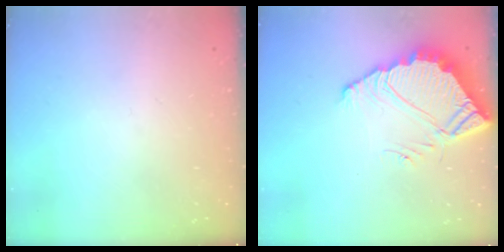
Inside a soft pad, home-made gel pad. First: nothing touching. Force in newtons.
{"total": 7.2, "press": 7.2, "slide": 0.6}